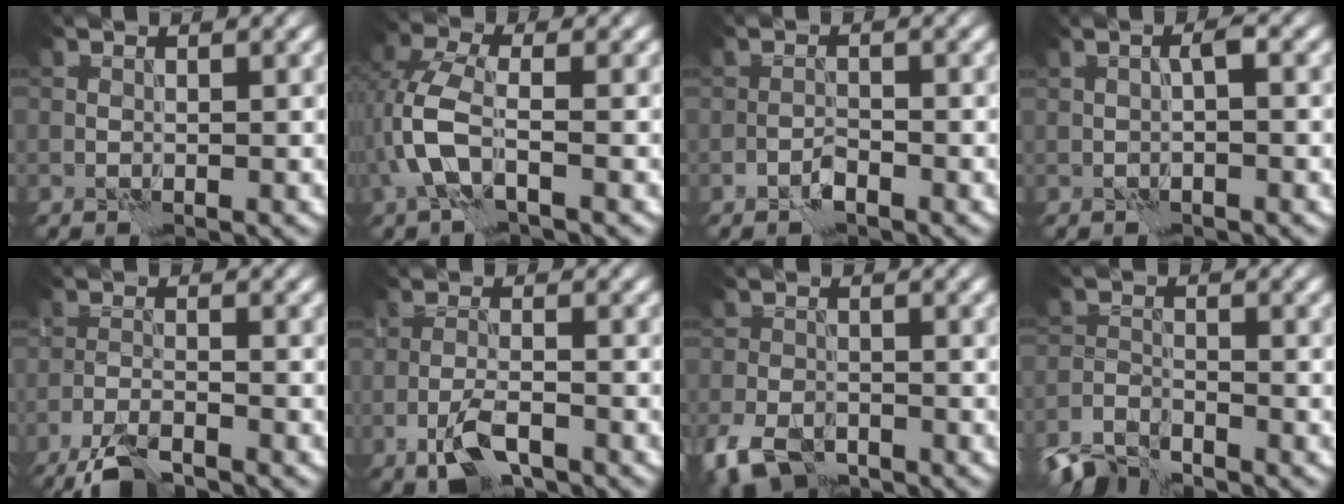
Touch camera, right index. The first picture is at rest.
{"total": 4.2, "force": [-1.1, 1.7, 3.7], "torque": [-0.091, 0.012, -0.028]}
{"total": 1.3, "force": [-1.0, 0.4, 0.7], "torque": [-0.015, 0.003, -0.021]}
{"total": 1.2, "force": [-0.1, 0.1, 1.1], "torque": [-0.021, 0.008, -0.004]}
{"total": 4.4, "force": [-3.6, 0.8, 2.3], "torque": [-0.049, -0.007, -0.076]}
{"total": 4.0, "force": [-2.3, 1.5, 2.9], "torque": [-0.061, -0.001, -0.048]}
{"total": 4.7, "force": [-3.0, 2.6, 2.5], "torque": [-0.051, -0.006, -0.064]}
{"total": 4.5, "force": [-4.0, 1.5, 1.5], "torque": [-0.028, -0.008, -0.087]}